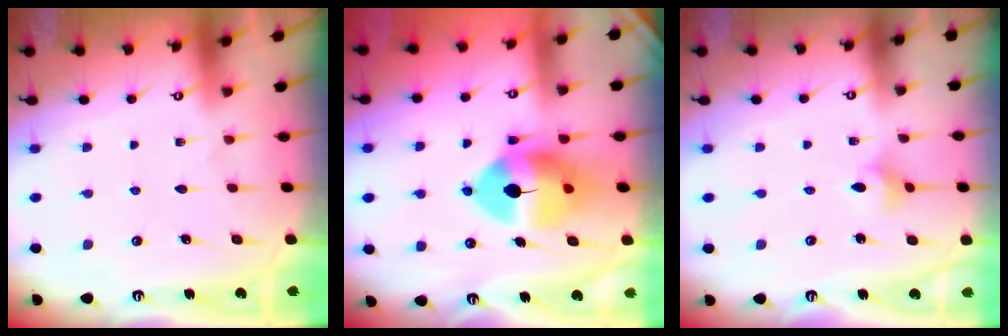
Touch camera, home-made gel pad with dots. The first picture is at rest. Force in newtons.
{"total": 12.9, "press": 12.7, "slide": 2.3}
{"total": 3.3, "press": 3.2, "slide": 0.6}